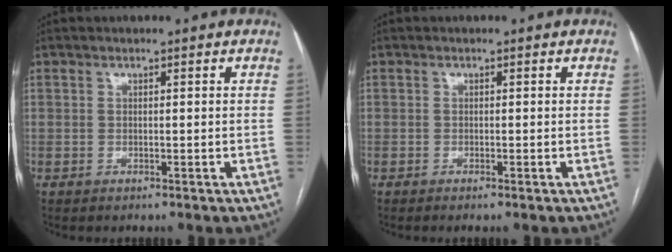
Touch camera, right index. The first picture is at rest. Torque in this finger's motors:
{"motor_torque": [0.00, 0.01, -0.02, 0.01]}